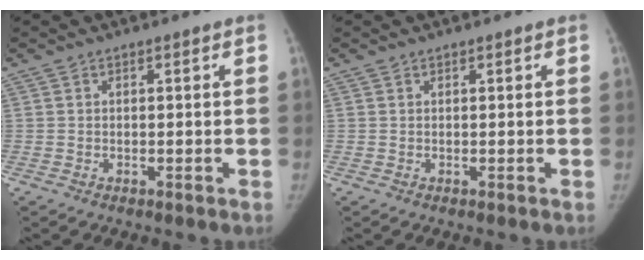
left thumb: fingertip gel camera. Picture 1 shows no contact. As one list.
[{"total": 0.0}]